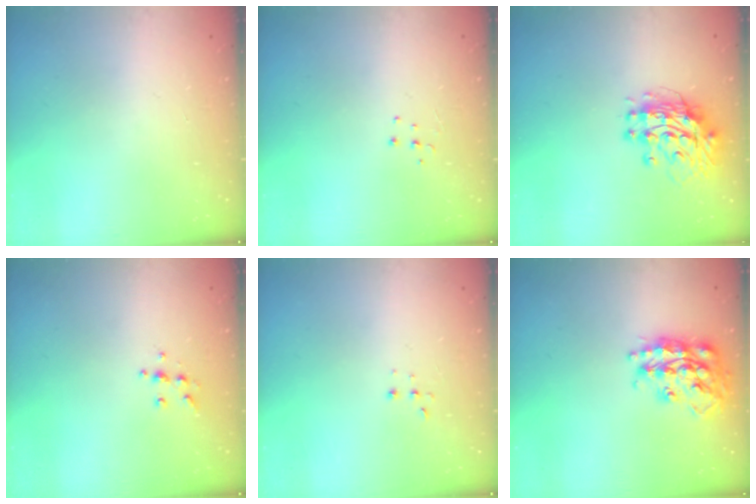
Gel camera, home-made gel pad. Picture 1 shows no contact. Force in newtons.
{"total": 4.3, "press": 4.3, "slide": 0.3}
{"total": 11.3, "press": 11.3, "slide": 1.1}
{"total": 5.7, "press": 5.7, "slide": 0.9}
{"total": 2.2, "press": 2.2, "slide": 0.5}
{"total": 19.5, "press": 19.4, "slide": 1.3}